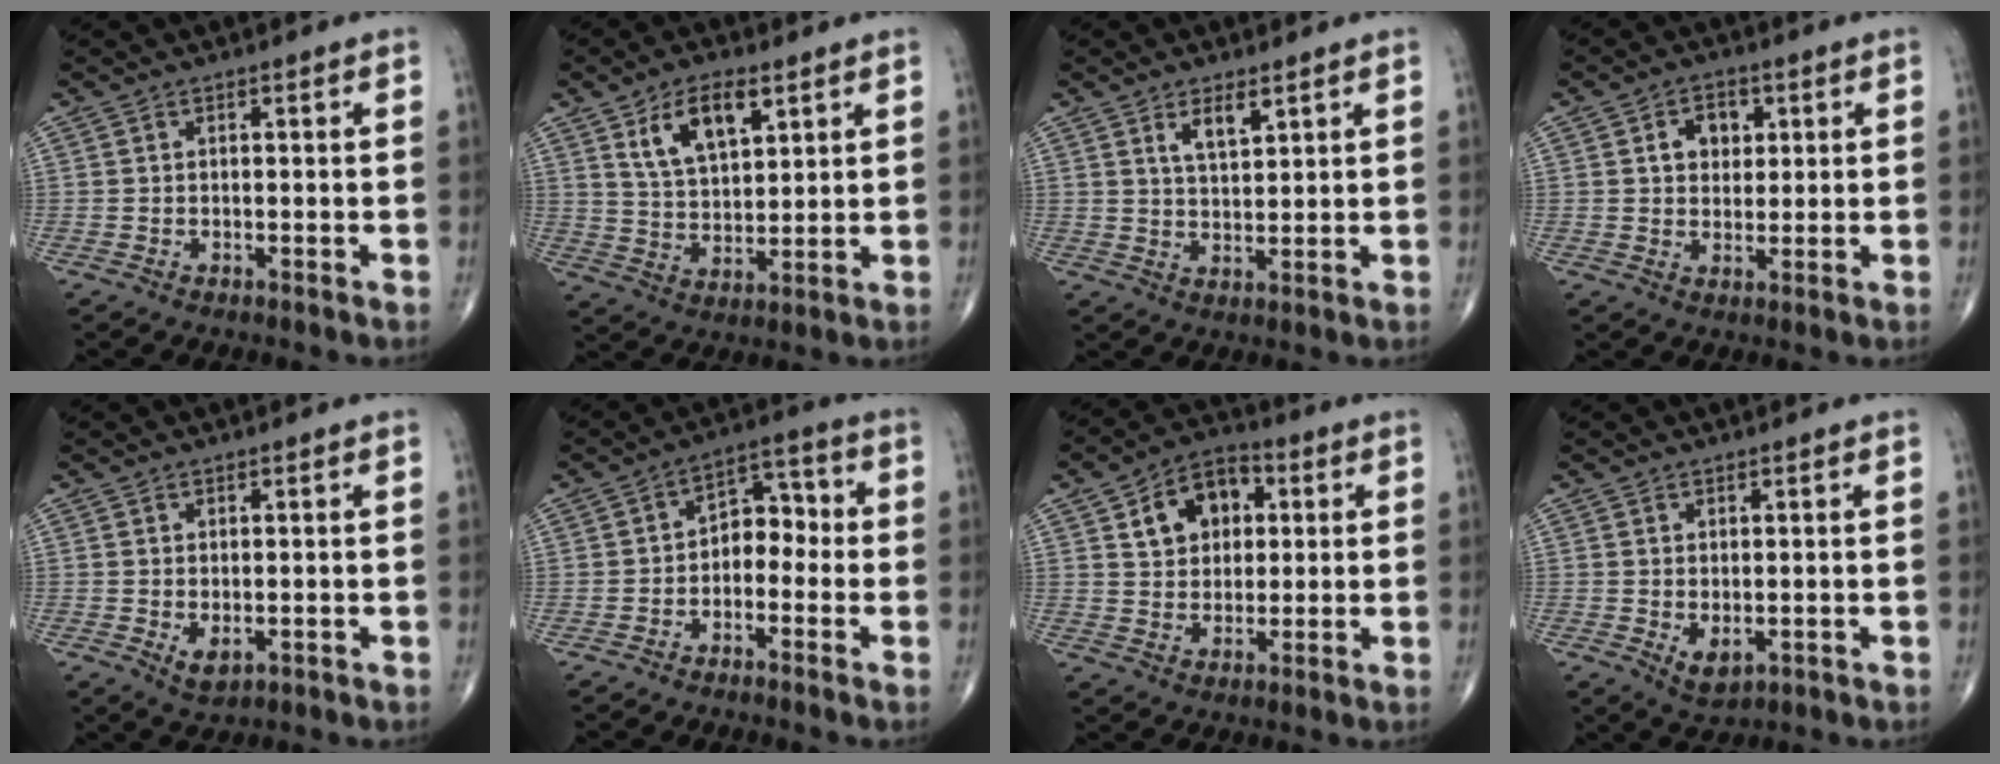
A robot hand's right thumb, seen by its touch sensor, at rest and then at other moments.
{"total": 10.4, "force": [5.2, 5.1, 7.4], "torque": [-0.116, -0.022, 0.101]}
{"total": 4.7, "force": [2.7, 1.9, 3.4], "torque": [-0.049, -0.021, 0.049]}
{"total": 5.8, "force": [1.7, 4.4, 3.4], "torque": [-0.023, -0.004, 0.024]}
{"total": 2.9, "force": [-0.5, 1.7, 2.3], "torque": [-0.034, -0.007, 0.002]}
{"total": 6.8, "force": [-1.4, 4.6, 4.7], "torque": [-0.039, 0.041, -0.039]}
{"total": 11.2, "force": [3.4, 8.0, 7.0], "torque": [-0.078, 0.002, 0.052]}
{"total": 3.6, "force": [-0.5, 2.1, 2.9], "torque": [-0.042, -0.007, 0.004]}